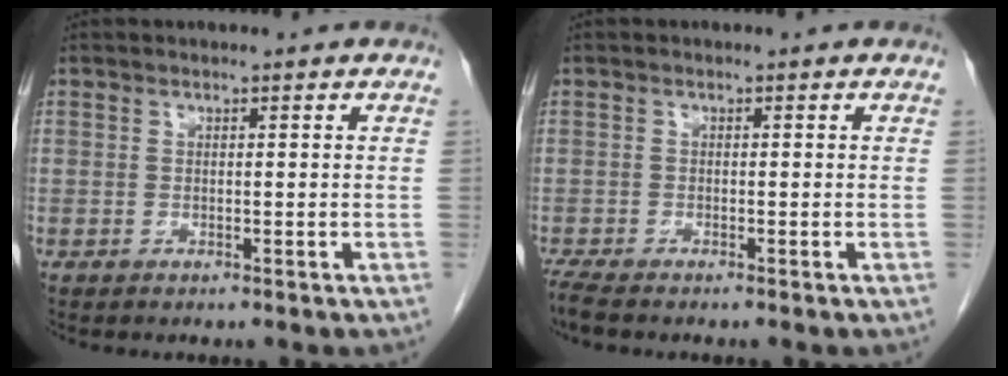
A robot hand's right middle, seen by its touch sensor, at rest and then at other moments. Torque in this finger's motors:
{"motor_torque": [0.40, -0.19, 0.00, 0.02]}